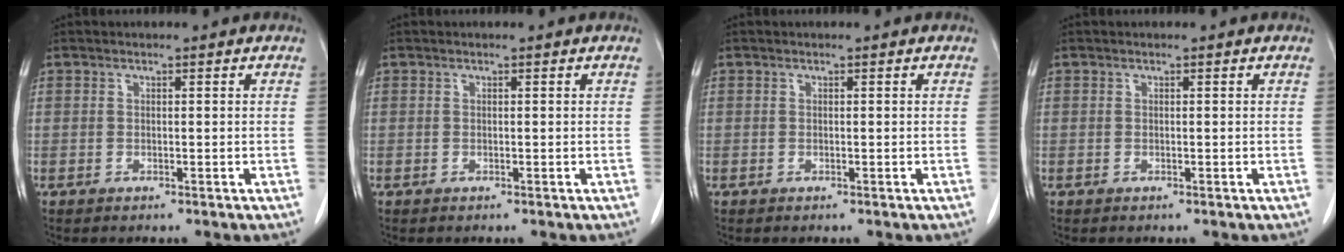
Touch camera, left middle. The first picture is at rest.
{"total": 0.0}
{"total": 0.0}
{"total": 0.0}